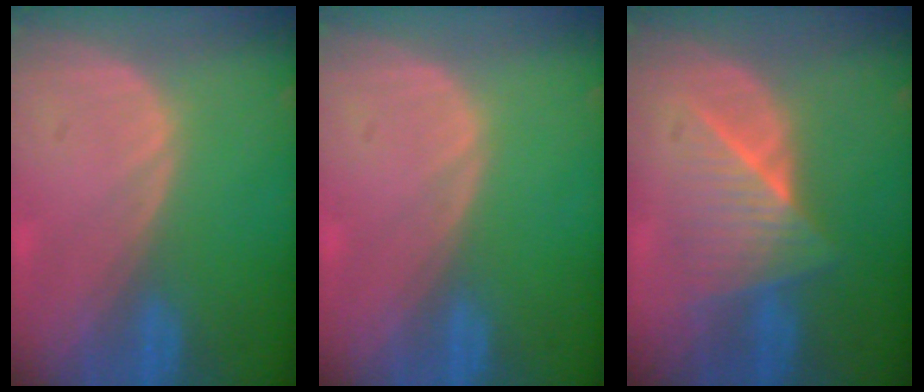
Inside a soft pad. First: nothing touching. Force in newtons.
{"total": 0.0}
{"total": 6.5, "press": 6.4, "slide": 1.0}